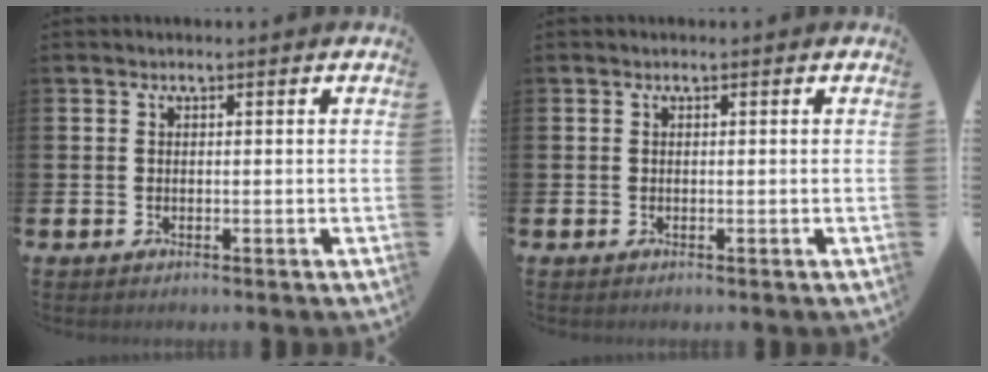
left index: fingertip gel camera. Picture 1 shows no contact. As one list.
[{"total": 0.0}]